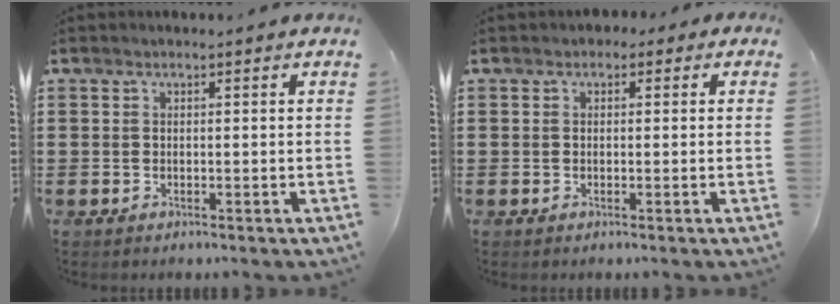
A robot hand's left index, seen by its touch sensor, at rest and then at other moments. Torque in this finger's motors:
{"motor_torque": [2.14, 0.00, 0.35, 0.03]}